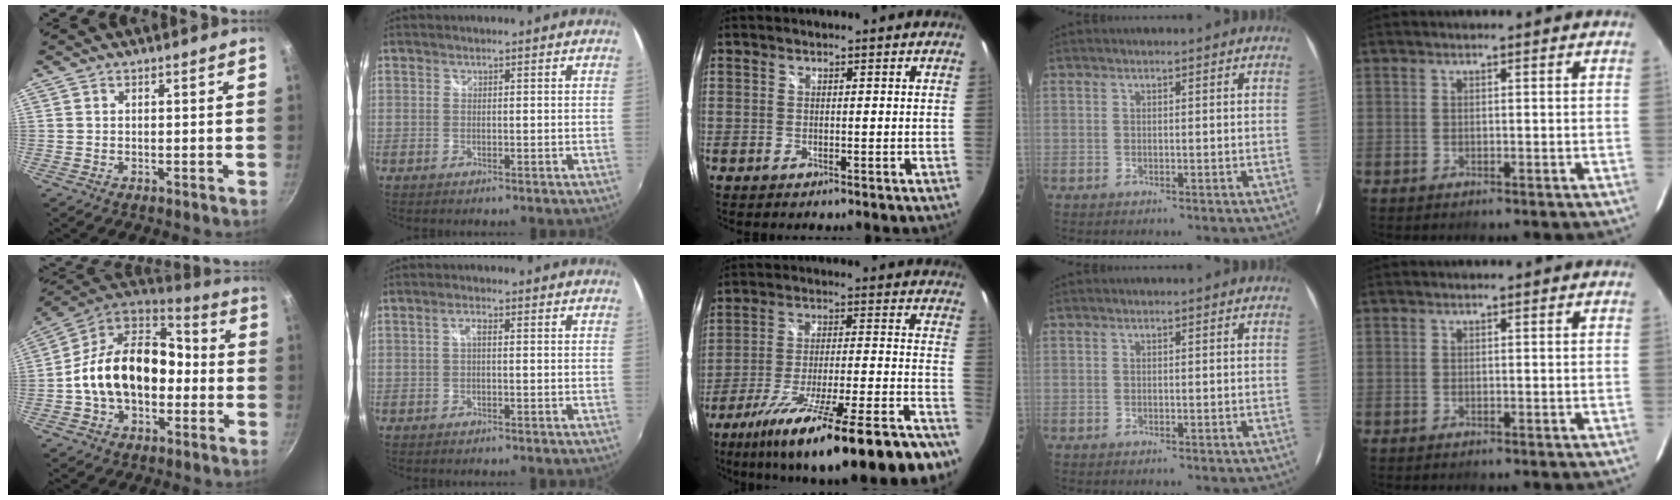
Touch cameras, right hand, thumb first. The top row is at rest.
{"thumb": {"total": 20.1, "force": [-2.1, 13.9, 14.4], "torque": [-0.213, 0.056, -0.047]}, "index": {"total": 1.7, "force": [0.0, 0.6, 1.6], "torque": [-0.032, 0.006, -0.001]}, "middle": {"total": 27.3, "force": [-21.3, 2.5, 16.9], "torque": [-0.266, -0.074, -0.314]}}